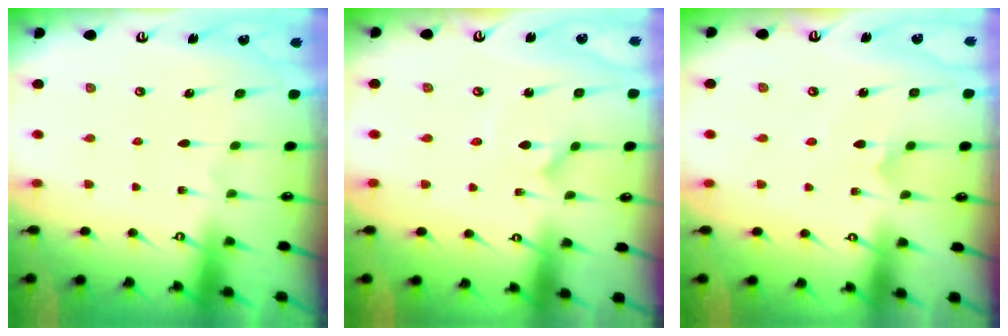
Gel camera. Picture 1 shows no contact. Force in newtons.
{"total": 1.0, "press": 1.0, "slide": 0.2}
{"total": 2.9, "press": 2.9, "slide": 0.2}